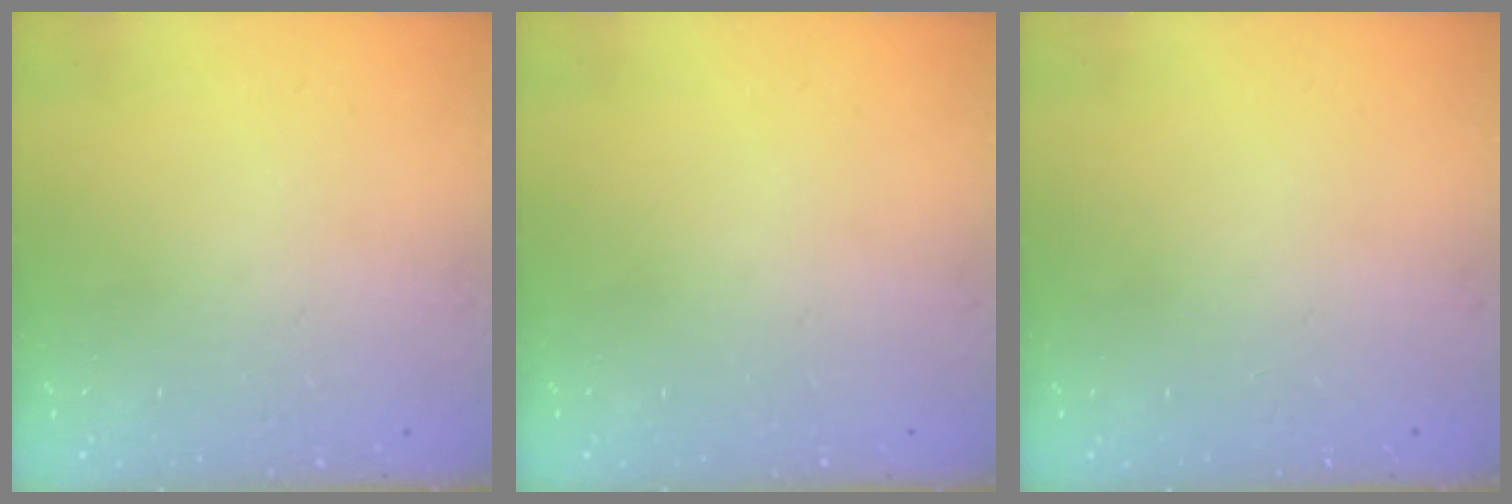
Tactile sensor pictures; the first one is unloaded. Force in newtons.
{"total": 0.0}
{"total": 0.0}